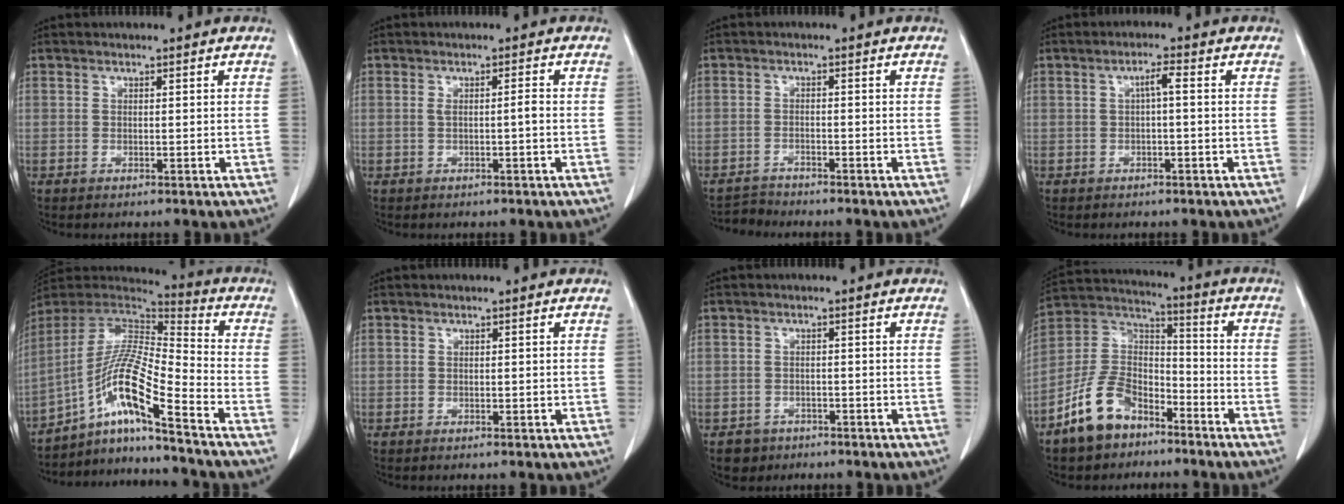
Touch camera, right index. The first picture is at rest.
{"total": 1.7, "force": [-0.2, 0.0, 1.7], "torque": [-0.030, 0.002, 0.000]}
{"total": 2.3, "force": [-2.2, -0.1, -0.6], "torque": [0.016, -0.012, -0.039]}
{"total": 2.2, "force": [0.2, 0.2, 2.2], "torque": [-0.038, 0.005, 0.004]}
{"total": 13.6, "force": [-8.5, -0.5, 10.6], "torque": [-0.203, 0.009, -0.155]}
{"total": 0.0}
{"total": 2.8, "force": [-1.6, 2.3, 0.0], "torque": [-0.001, 0.011, -0.024]}
{"total": 12.1, "force": [-7.6, 7.0, 6.2], "torque": [-0.139, 0.025, -0.147]}